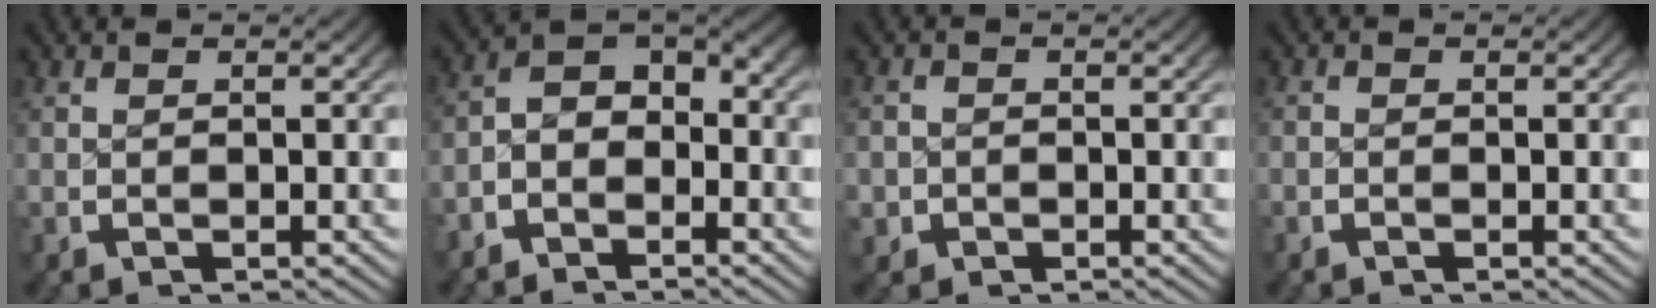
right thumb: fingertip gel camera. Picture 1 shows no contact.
{"total": 5.4, "force": [-2.2, 3.9, 3.1], "torque": [-0.053, -0.013, -0.047]}
{"total": 2.3, "force": [-1.2, 2.0, 0.1], "torque": [-0.009, -0.019, -0.018]}
{"total": 0.6, "force": [-0.6, 0.1, -0.2], "torque": [0.000, -0.006, -0.011]}